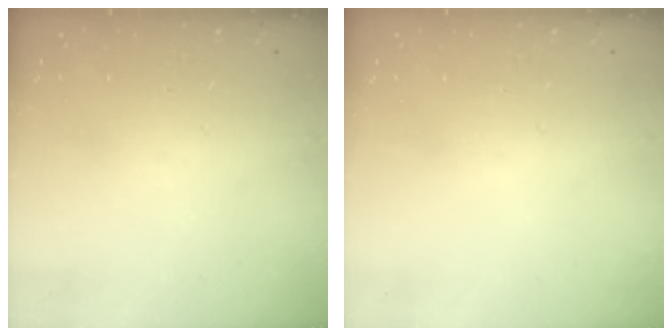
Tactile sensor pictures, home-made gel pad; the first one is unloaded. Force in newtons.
{"total": 0.0}